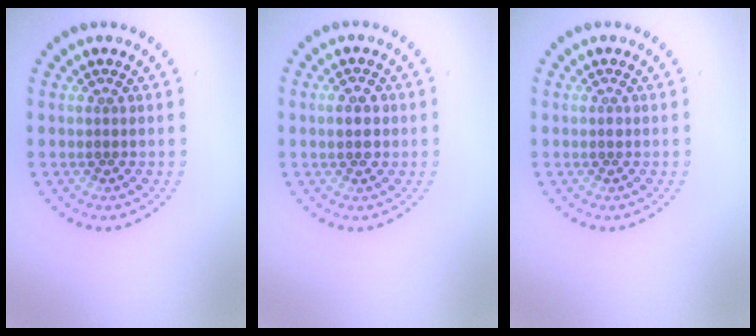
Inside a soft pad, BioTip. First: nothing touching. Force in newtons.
{"total": 2.6, "press": 2.6, "slide": 0.1}
{"total": 0.6, "press": 0.5, "slide": 0.2}